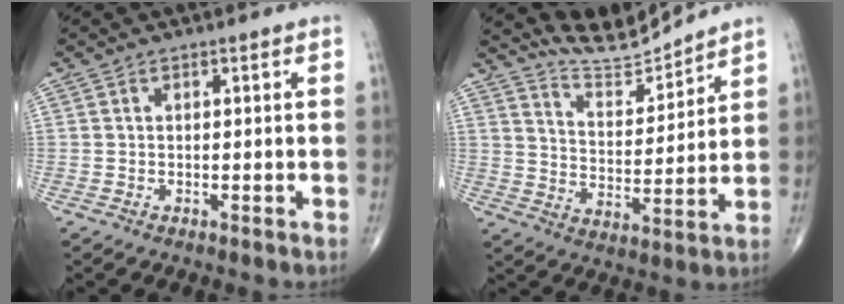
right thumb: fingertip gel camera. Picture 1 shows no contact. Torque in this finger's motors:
{"motor_torque": [-0.16, 0.16, 0.17, 0.95, 0.00]}